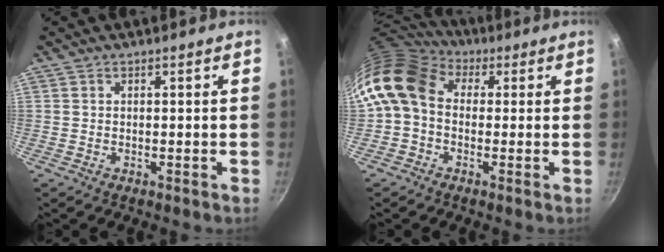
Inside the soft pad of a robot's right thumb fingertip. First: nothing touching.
{"total": 11.7, "force": [1.5, 9.0, 7.3], "torque": [-0.126, 0.018, 0.004]}